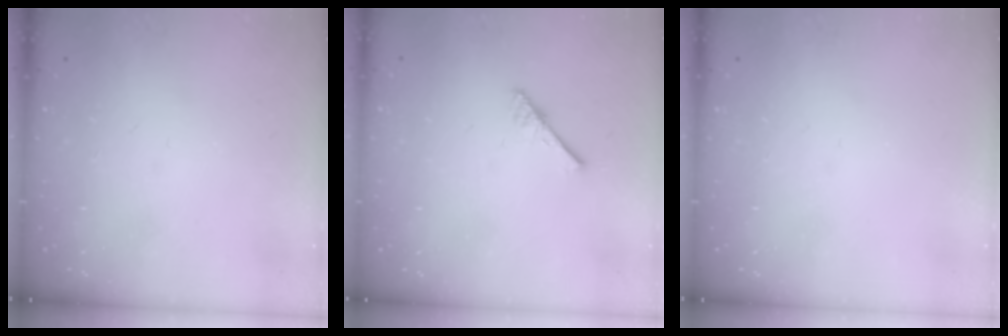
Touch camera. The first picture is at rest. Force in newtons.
{"total": 3.0, "press": 3.0, "slide": 0.3}
{"total": 0.0}